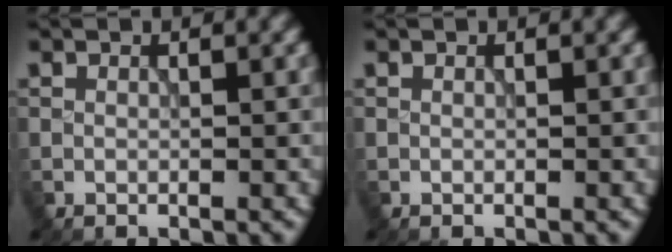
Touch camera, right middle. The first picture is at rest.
{"total": 0.0}